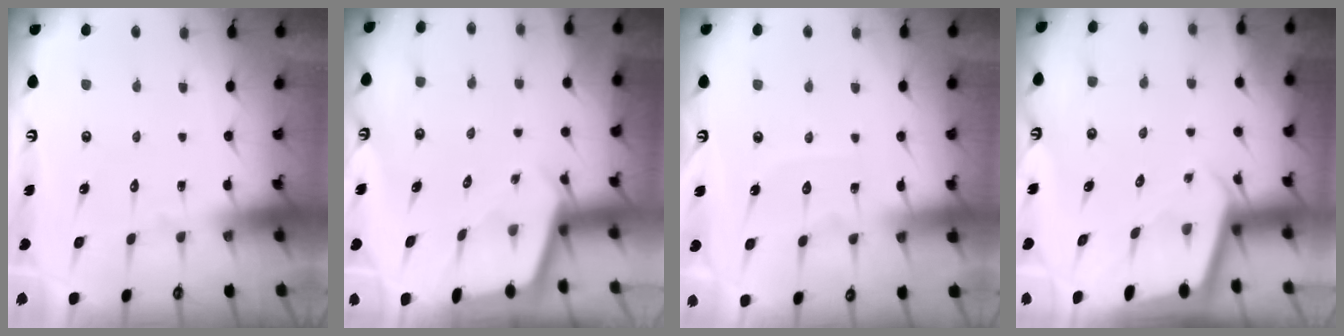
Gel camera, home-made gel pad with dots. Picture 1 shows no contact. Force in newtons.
{"total": 1.8, "press": 1.8, "slide": 0.2}
{"total": 3.6, "press": 3.6, "slide": 0.4}
{"total": 1.8, "press": 1.8, "slide": 0.1}